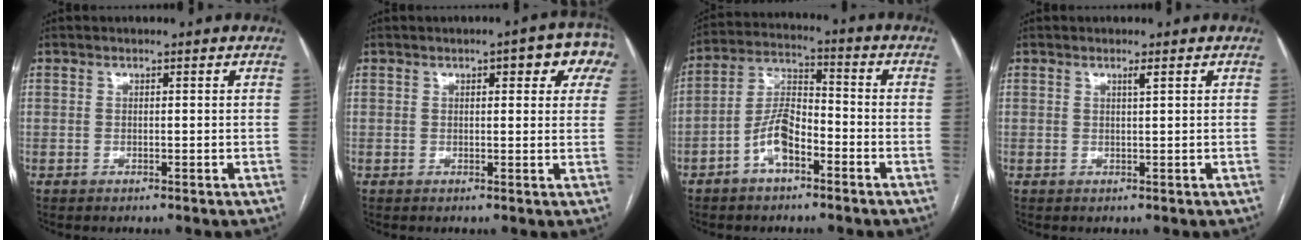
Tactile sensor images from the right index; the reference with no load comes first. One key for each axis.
{"total": 7.8, "fx": 3.9, "fy": 2.7, "fz": 6.2, "tx": -0.062, "ty": 0.015, "tz": 0.033}
{"total": 7.9, "fx": -3.8, "fy": 3.3, "fz": 6.1, "tx": -0.129, "ty": 0.021, "tz": -0.072}
{"total": 0.9, "fx": 0.5, "fy": -0.2, "fz": 0.8, "tx": -0.017, "ty": -0.002, "tz": 0.011}